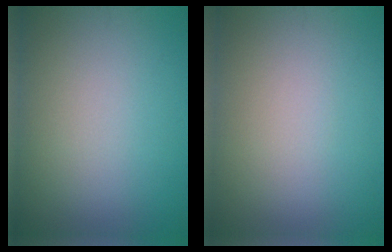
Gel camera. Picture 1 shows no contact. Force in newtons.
{"total": 0.0}